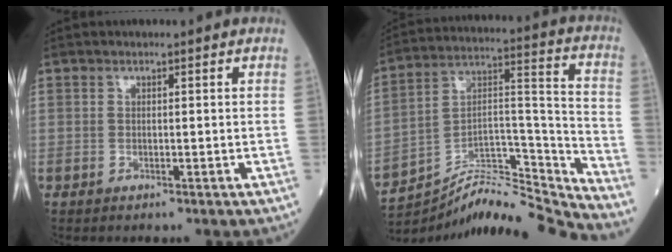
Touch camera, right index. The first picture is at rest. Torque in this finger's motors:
{"motor_torque": [0.24, -0.39, 0.10, -0.01]}